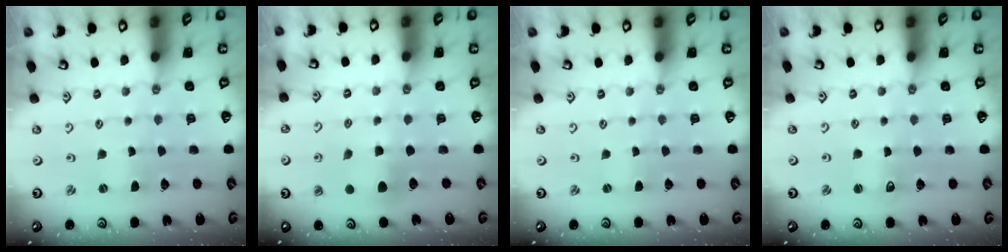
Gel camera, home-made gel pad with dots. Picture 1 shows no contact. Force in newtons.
{"total": 5.7, "press": 5.7, "slide": 0.6}
{"total": 0.0}
{"total": 1.9, "press": 1.9, "slide": 0.3}